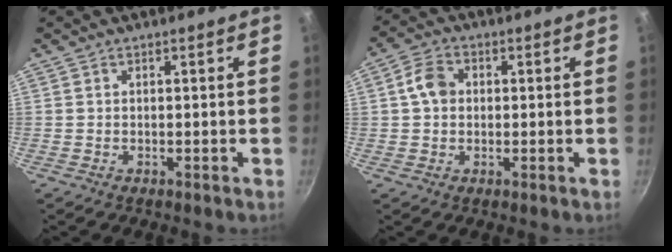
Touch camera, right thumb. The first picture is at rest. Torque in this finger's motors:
{"motor_torque": [-0.02, 0.12, 0.46, 0.43, 0.15]}